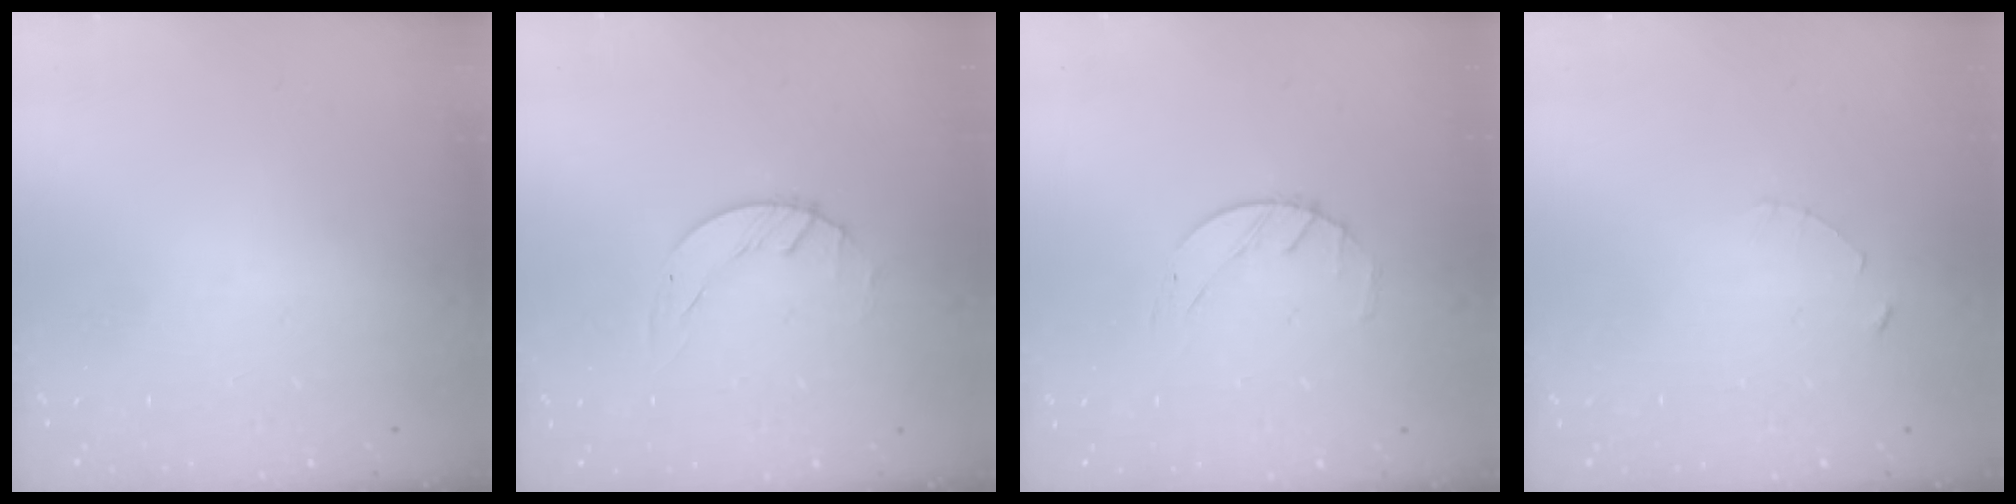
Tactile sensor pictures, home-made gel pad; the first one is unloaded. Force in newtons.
{"total": 0.6, "press": 0.6, "slide": 0.1}
{"total": 2.5, "press": 2.5, "slide": 0.4}
{"total": 1.0, "press": 1.0, "slide": 0.2}